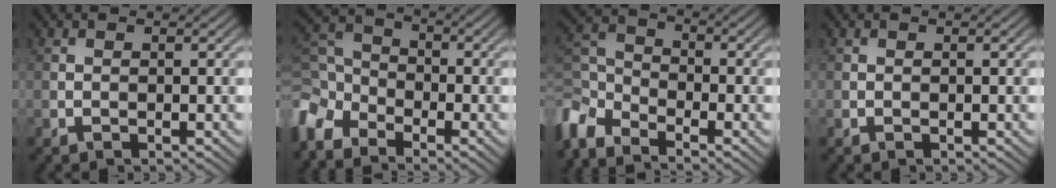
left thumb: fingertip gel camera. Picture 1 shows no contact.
{"total": 7.6, "force": [-4.7, 4.8, 3.6], "torque": [-0.101, -0.012, -0.114]}
{"total": 7.3, "force": [-5.1, 3.6, 3.7], "torque": [-0.095, -0.014, -0.118]}
{"total": 0.0}